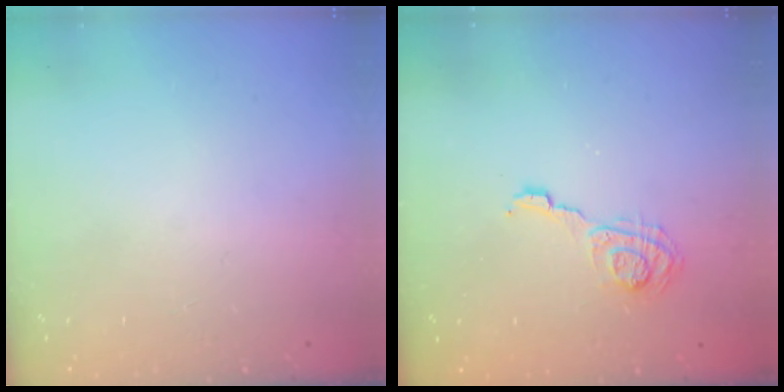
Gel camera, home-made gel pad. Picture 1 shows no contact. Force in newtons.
{"total": 7.0, "press": 7.0, "slide": 0.3}